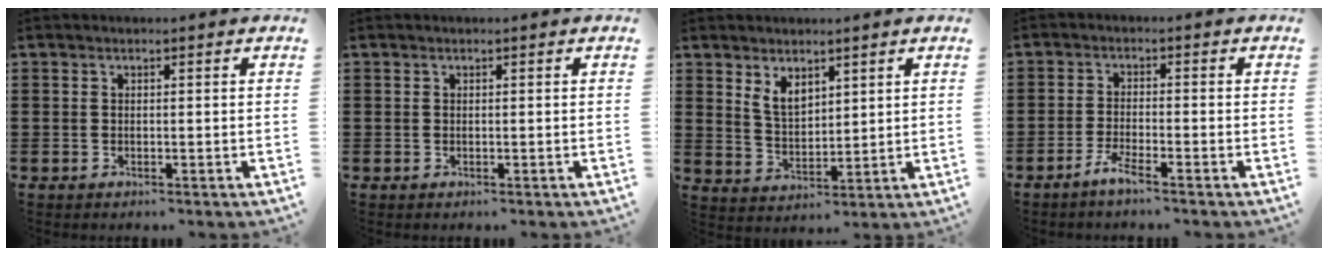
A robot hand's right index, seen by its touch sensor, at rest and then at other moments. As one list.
[{"total": 0.0}, {"total": 4.4, "force": [2.9, 2.4, 2.2], "torque": [-0.053, 0.004, 0.054]}, {"total": 2.7, "force": [-2.1, -0.1, 1.6], "torque": [-0.043, -0.002, -0.044]}]